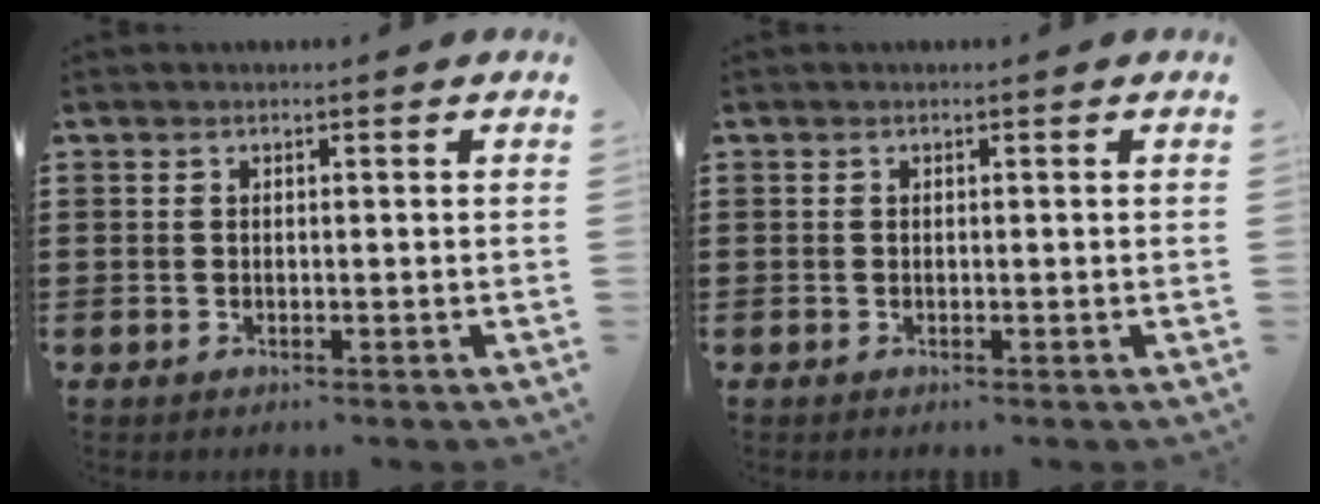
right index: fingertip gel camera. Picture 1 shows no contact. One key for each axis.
{"total": 0.0}